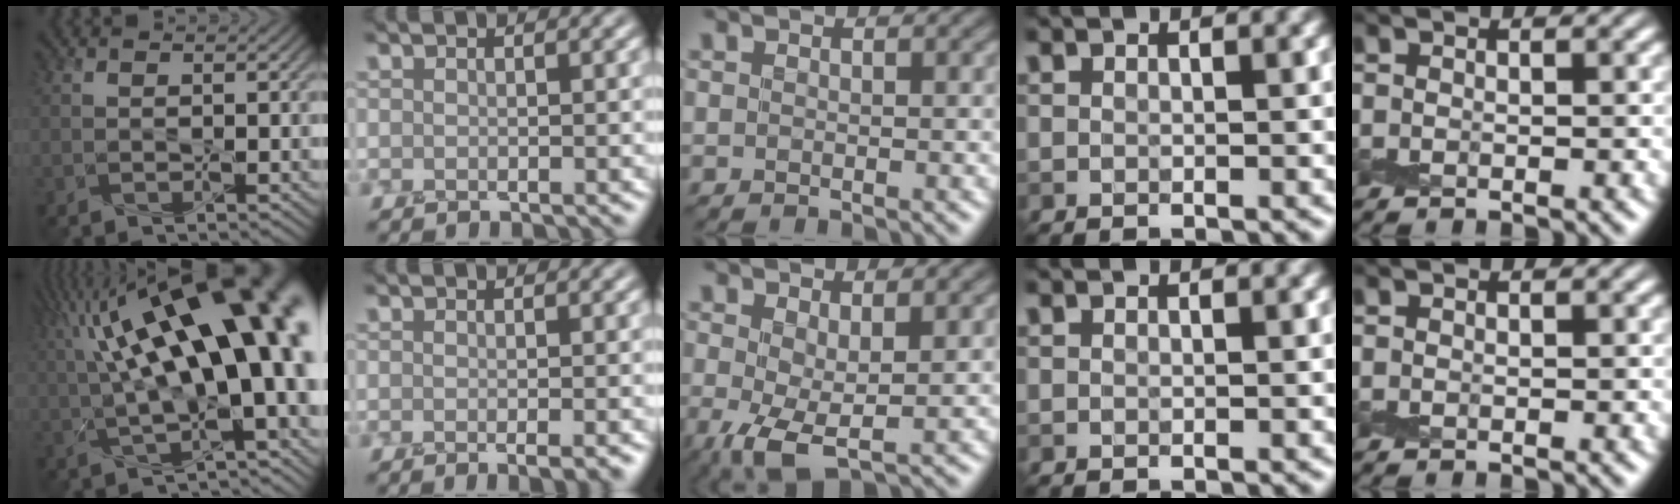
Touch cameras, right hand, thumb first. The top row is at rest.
{"thumb": {"total": 19.2, "force": [3.4, 6.6, 17.7], "torque": [-0.262, 0.029, 0.052]}, "index": {"total": 1.5, "force": [-0.6, 0.3, 1.4], "torque": [-0.007, -0.007, -0.010]}, "middle": {"total": 4.1, "force": [-0.4, 1.6, 3.8], "torque": [-0.086, -0.007, -0.008]}}